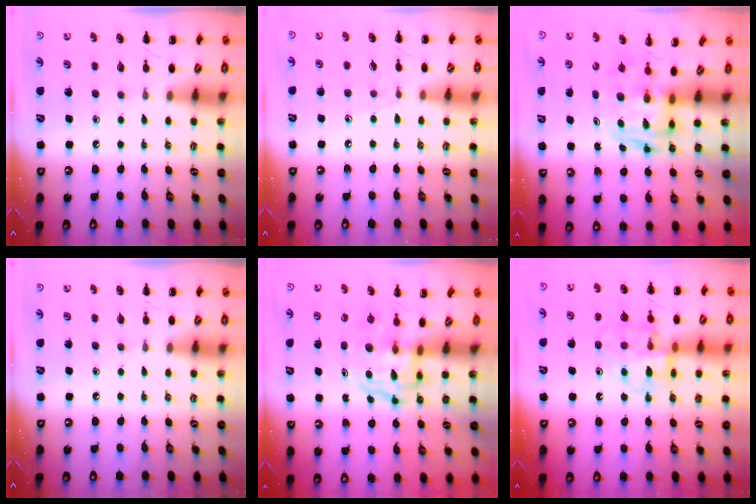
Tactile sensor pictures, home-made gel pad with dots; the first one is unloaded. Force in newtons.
{"total": 3.6, "press": 3.2, "slide": 1.5}
{"total": 2.8, "press": 2.8, "slide": 0.5}
{"total": 0.0}
{"total": 3.3, "press": 3.3, "slide": 0.3}
{"total": 12.8, "press": 12.6, "slide": 2.0}